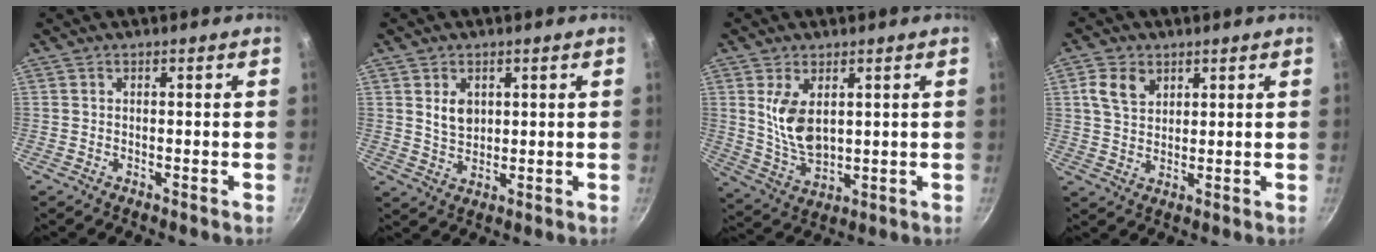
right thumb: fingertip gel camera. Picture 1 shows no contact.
{"total": 4.7, "force": [1.5, 3.4, 2.9], "torque": [-0.039, -0.011, 0.031]}
{"total": 9.2, "force": [2.5, 5.3, 7.2], "torque": [-0.127, -0.029, 0.060]}
{"total": 6.2, "force": [2.6, 4.4, 3.5], "torque": [-0.052, -0.004, 0.048]}